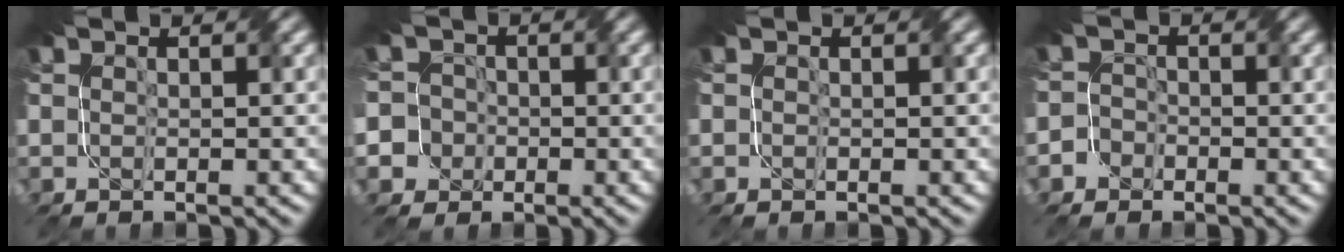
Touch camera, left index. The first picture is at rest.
{"total": 5.8, "force": [-2.7, 5.1, 0.5], "torque": [-0.011, 0.009, -0.074]}
{"total": 0.0}
{"total": 1.9, "force": [-1.6, 1.1, -0.1], "torque": [0.023, 0.007, -0.030]}